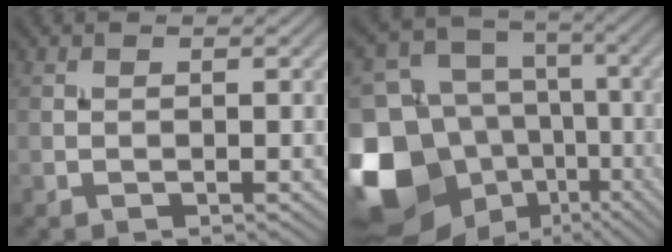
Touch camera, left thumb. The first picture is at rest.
{"total": 17.7, "force": [-6.2, 14.1, 8.7], "torque": [-0.257, -0.013, -0.099]}